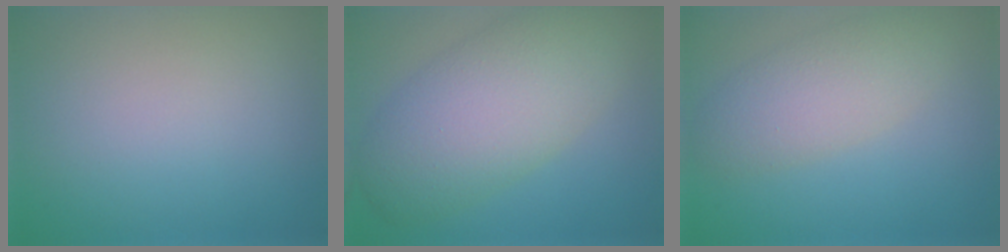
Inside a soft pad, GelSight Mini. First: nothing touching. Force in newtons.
{"total": 8.6, "press": 8.6, "slide": 0.6}
{"total": 4.2, "press": 4.2, "slide": 0.2}